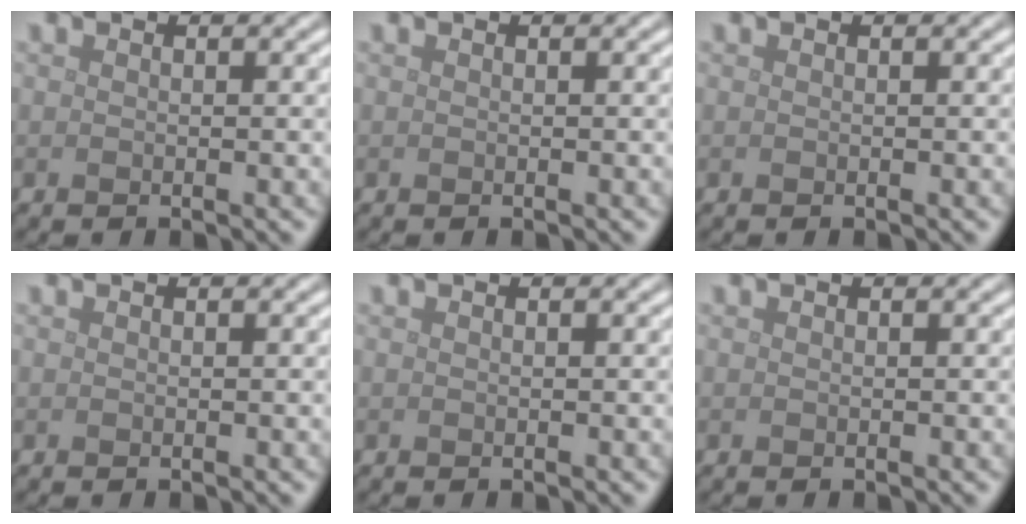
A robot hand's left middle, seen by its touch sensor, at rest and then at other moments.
{"total": 0.0}
{"total": 0.0}
{"total": 0.0}
{"total": 0.0}
{"total": 0.0}